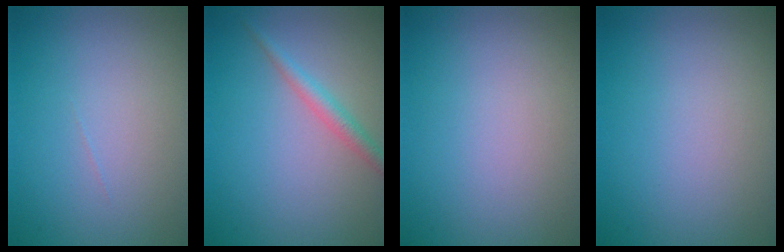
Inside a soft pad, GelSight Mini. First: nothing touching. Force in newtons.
{"total": 1.9, "press": 1.9, "slide": 0.0}
{"total": 0.0}
{"total": 0.0}